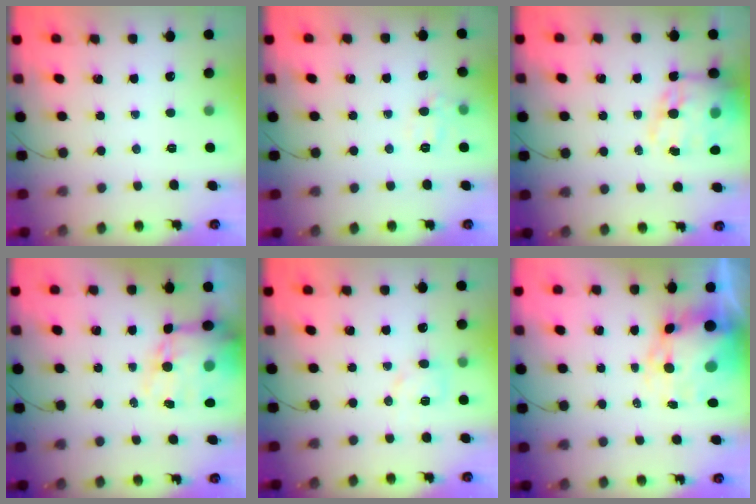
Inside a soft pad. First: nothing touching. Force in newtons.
{"total": 8.2, "press": 8.0, "slide": 1.5}
{"total": 19.0, "press": 18.5, "slide": 4.4}
{"total": 15.3, "press": 14.9, "slide": 3.6}
{"total": 5.2, "press": 4.9, "slide": 1.6}
{"total": 10.1, "press": 9.7, "slide": 2.9}